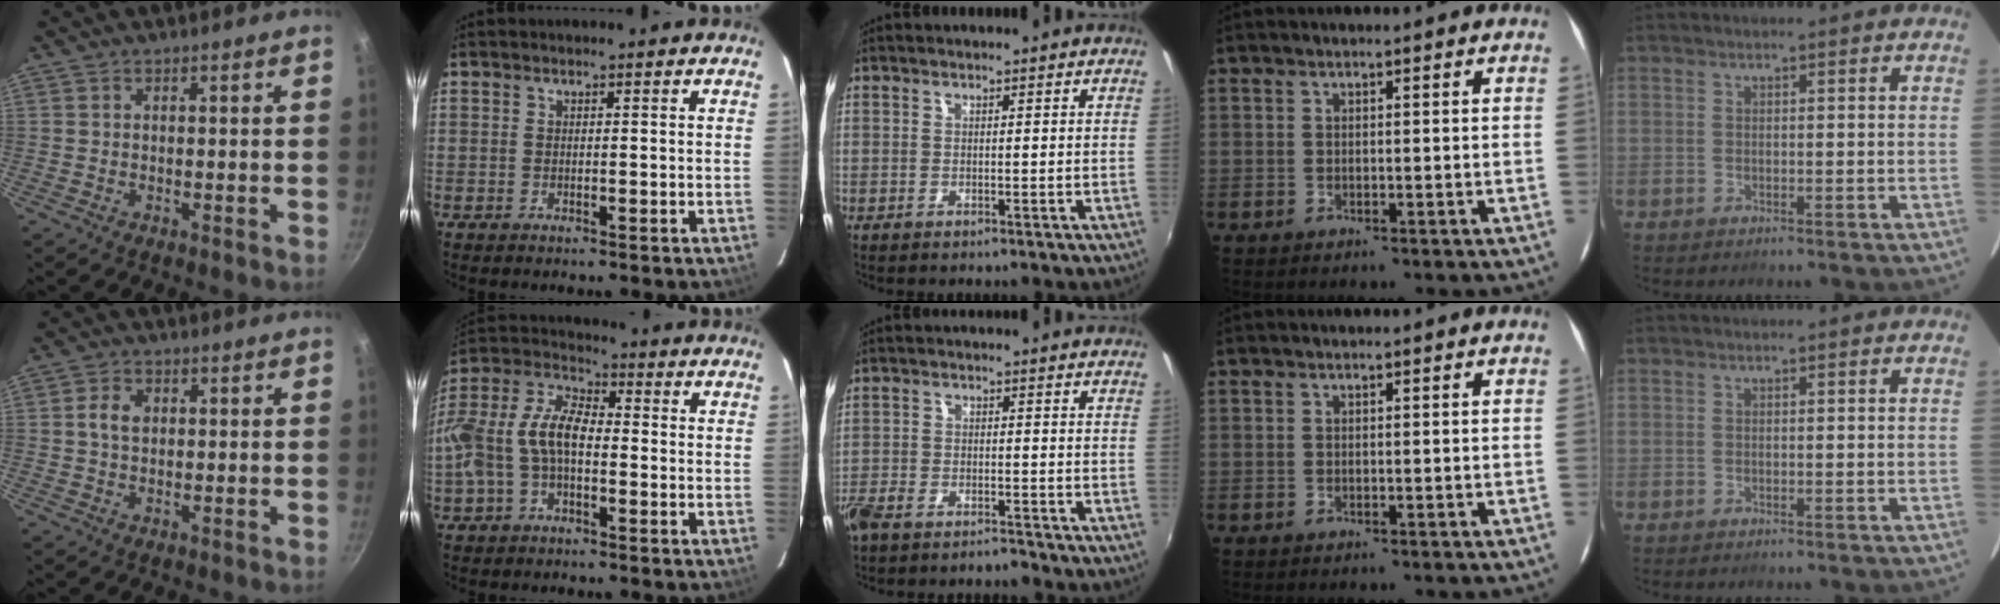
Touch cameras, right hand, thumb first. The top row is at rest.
{"thumb": {"total": 4.1, "force": [0.6, 2.8, 3.0], "torque": [-0.052, 0.007, 0.006]}, "index": {"total": 12.6, "force": [-2.6, 6.7, 10.3], "torque": [-0.218, 0.018, -0.053]}, "middle": {"total": 7.6, "force": [-6.5, 2.5, 2.9], "torque": [-0.089, -0.020, -0.118]}}